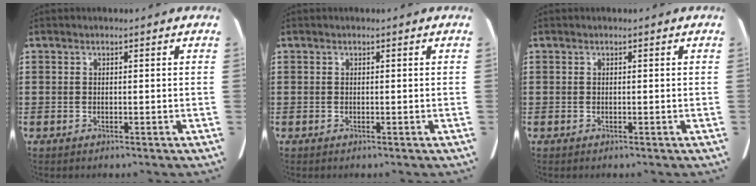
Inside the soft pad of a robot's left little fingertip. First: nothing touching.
{"total": 0.0}
{"total": 0.0}